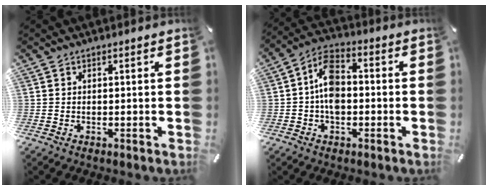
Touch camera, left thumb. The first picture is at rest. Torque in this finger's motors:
{"motor_torque": [0.15, 0.20, 0.30, 0.09, 0.15]}